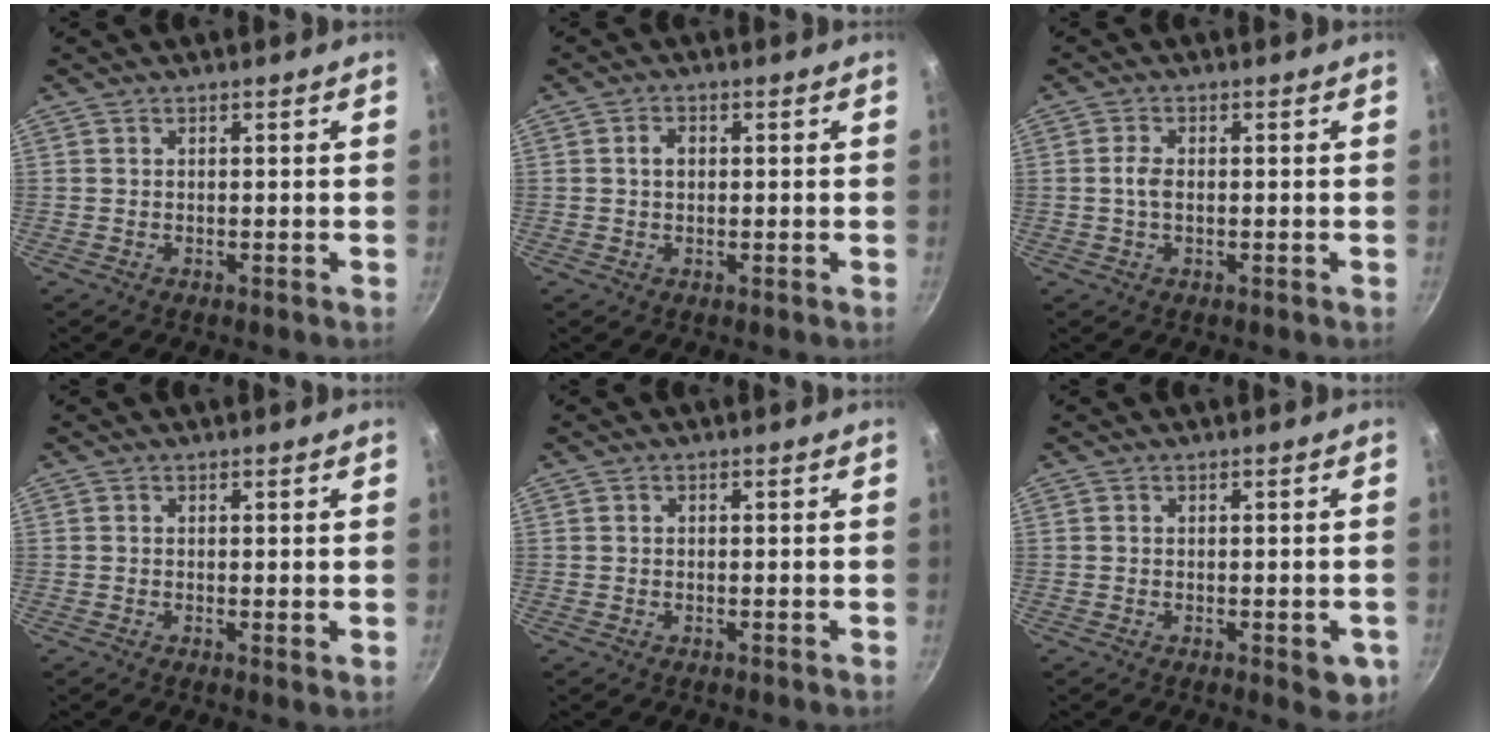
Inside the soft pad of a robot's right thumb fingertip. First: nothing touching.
{"total": 2.4, "force": [0.3, 1.8, 1.6], "torque": [-0.020, 0.006, 0.004]}
{"total": 2.7, "force": [-0.1, 1.6, 2.2], "torque": [-0.045, 0.005, -0.005]}
{"total": 0.7, "force": [0.2, 0.1, 0.6], "torque": [-0.010, -0.007, 0.000]}
{"total": 0.6, "force": [0.1, 0.5, 0.3], "torque": [-0.004, 0.005, 0.002]}
{"total": 4.1, "force": [-1.4, 1.9, 3.4], "torque": [-0.029, -0.002, -0.016]}